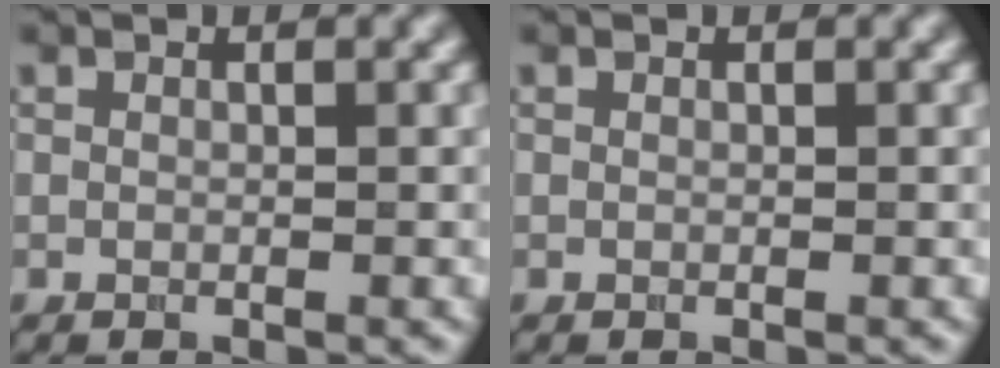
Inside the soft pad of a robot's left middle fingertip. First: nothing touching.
{"total": 0.0}